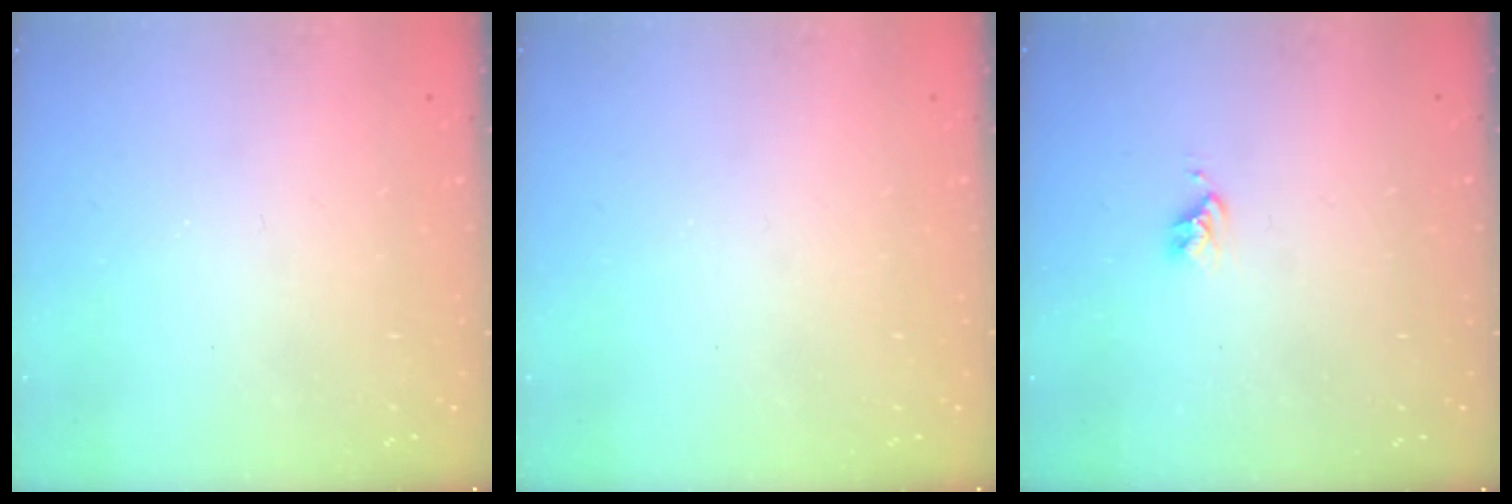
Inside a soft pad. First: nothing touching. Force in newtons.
{"total": 0.0}
{"total": 2.7, "press": 2.7, "slide": 0.4}